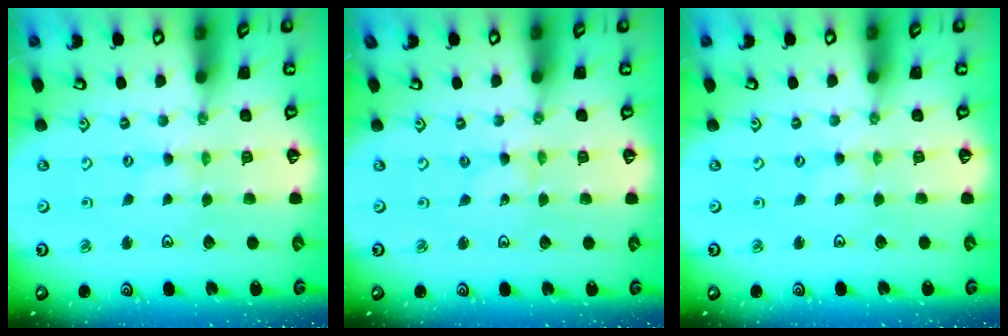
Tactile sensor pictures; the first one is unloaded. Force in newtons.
{"total": 0.0}
{"total": 0.0}